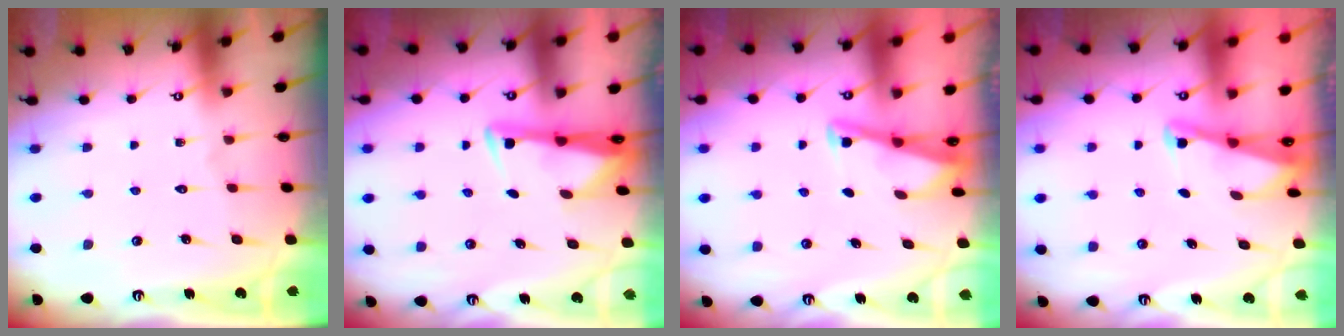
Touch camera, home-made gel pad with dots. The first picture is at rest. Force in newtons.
{"total": 3.4, "press": 3.3, "slide": 0.9}
{"total": 3.0, "press": 3.0, "slide": 0.3}
{"total": 2.1, "press": 2.0, "slide": 0.3}